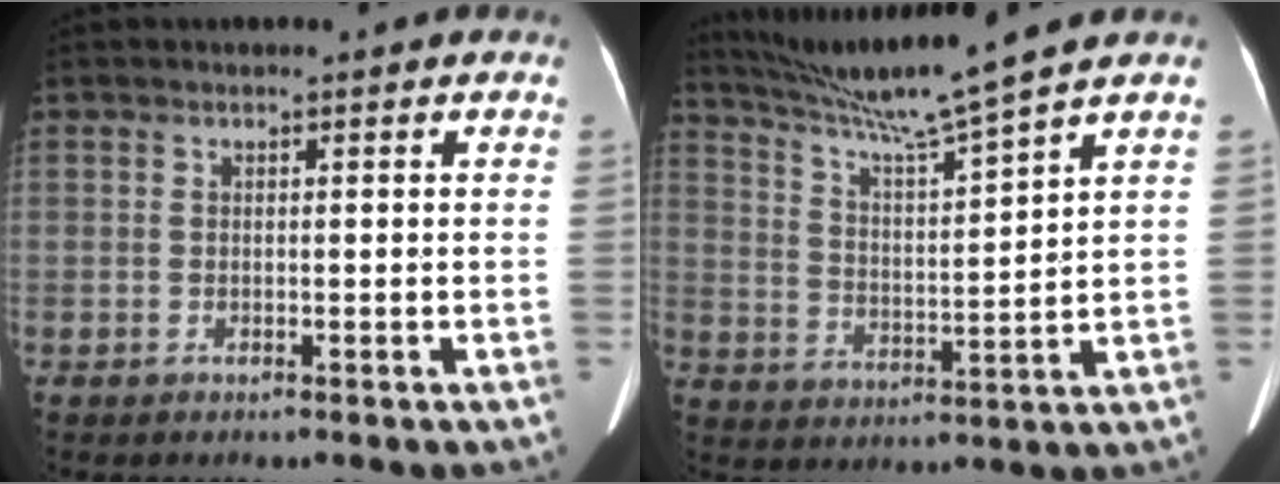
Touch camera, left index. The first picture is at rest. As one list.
[{"total": 12.0, "force": [10.2, -2.6, 5.7], "torque": [-0.105, -0.006, 0.183]}]